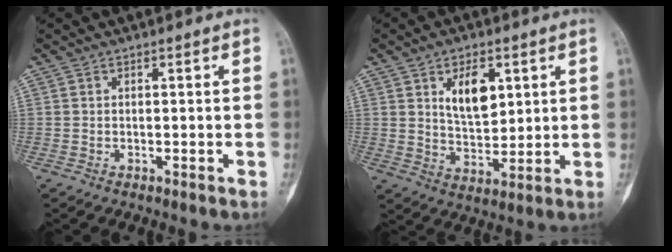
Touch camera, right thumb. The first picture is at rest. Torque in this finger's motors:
{"motor_torque": [0.04, 0.09, 0.22, -0.14, 0.01]}